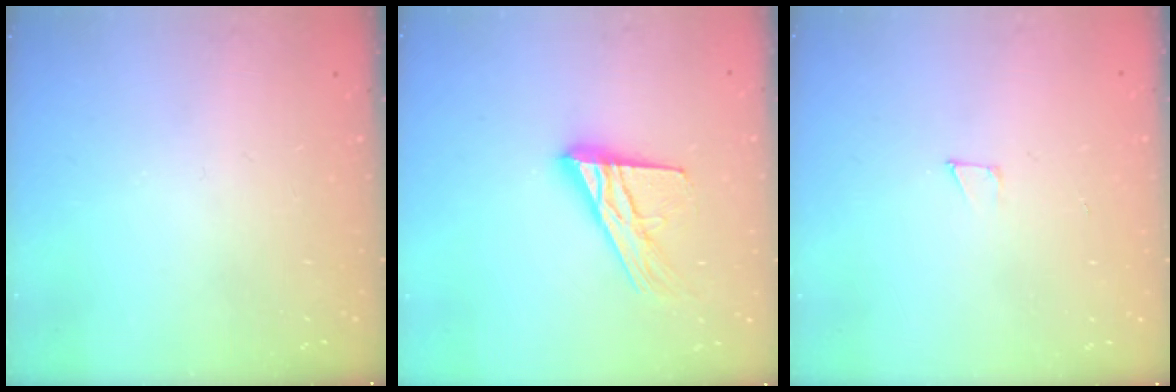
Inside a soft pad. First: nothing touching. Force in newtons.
{"total": 16.0, "press": 15.9, "slide": 1.3}
{"total": 3.2, "press": 3.2, "slide": 0.2}